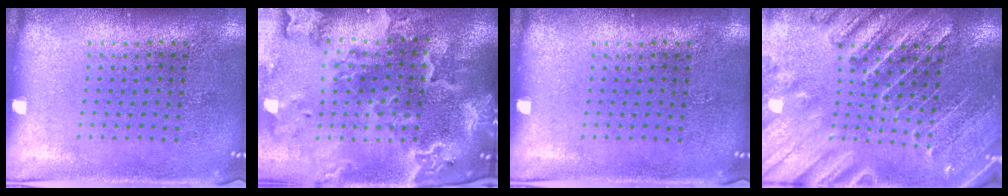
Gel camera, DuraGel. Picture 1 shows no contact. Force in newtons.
{"total": 4.6, "press": 3.8, "slide": 2.7}
{"total": 0.0}
{"total": 3.2, "press": 3.0, "slide": 1.2}